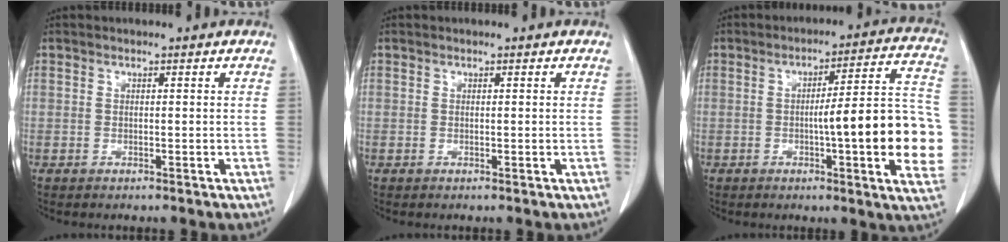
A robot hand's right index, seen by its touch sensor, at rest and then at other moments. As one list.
[{"total": 0.0}, {"total": 16.7, "force": [-2.4, 1.9, 16.4], "torque": [-0.164, 0.025, -0.028]}]